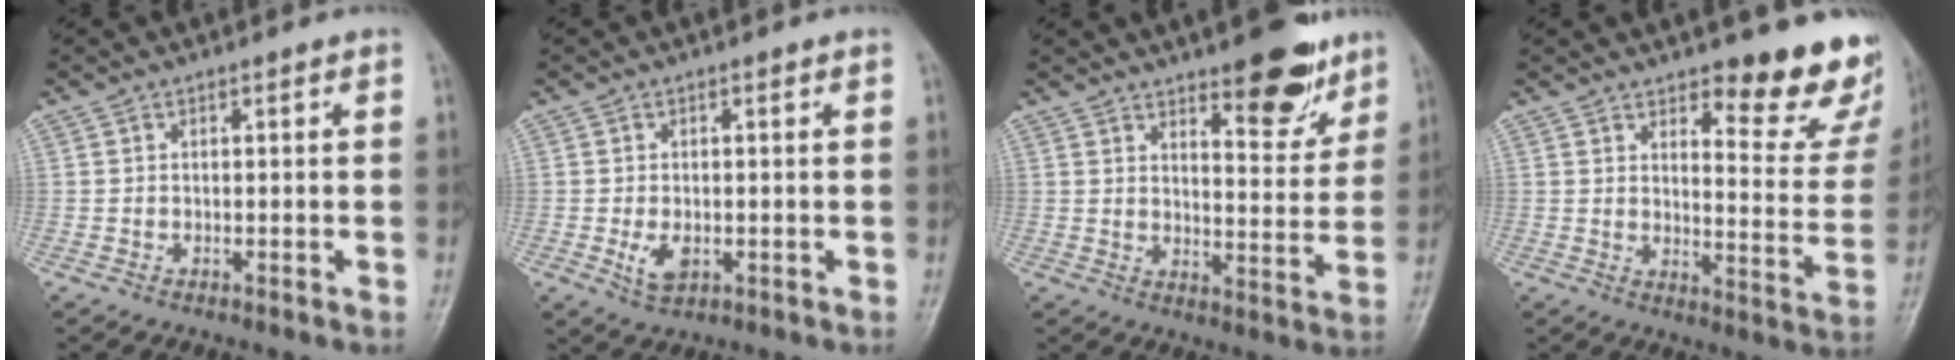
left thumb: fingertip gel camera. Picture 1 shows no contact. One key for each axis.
{"total": 3.8, "fx": -0.7, "fy": 2.4, "fz": 2.8, "tx": -0.048, "ty": -0.006, "tz": -0.007}
{"total": 11.6, "fx": 7.8, "fy": 4.2, "fz": 7.5, "tx": -0.065, "ty": -0.051, "tz": 0.113}
{"total": 15.2, "fx": 10.5, "fy": 5.1, "fz": 9.7, "tx": -0.067, "ty": -0.083, "tz": 0.129}